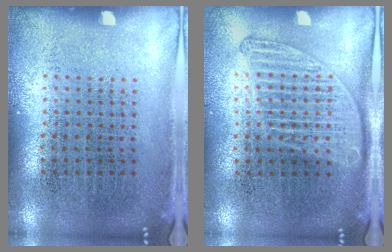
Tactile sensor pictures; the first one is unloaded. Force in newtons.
{"total": 1.5, "press": 1.4, "slide": 0.5}